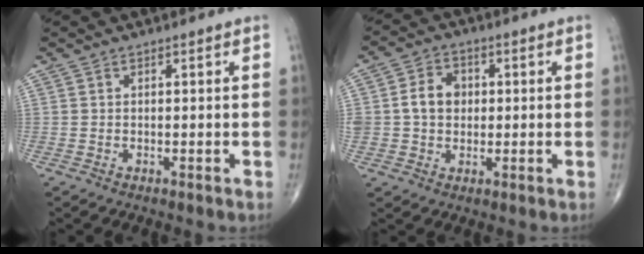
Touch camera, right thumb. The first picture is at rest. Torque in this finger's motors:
{"motor_torque": [0.13, 0.00, 0.80, 0.20, 0.19]}